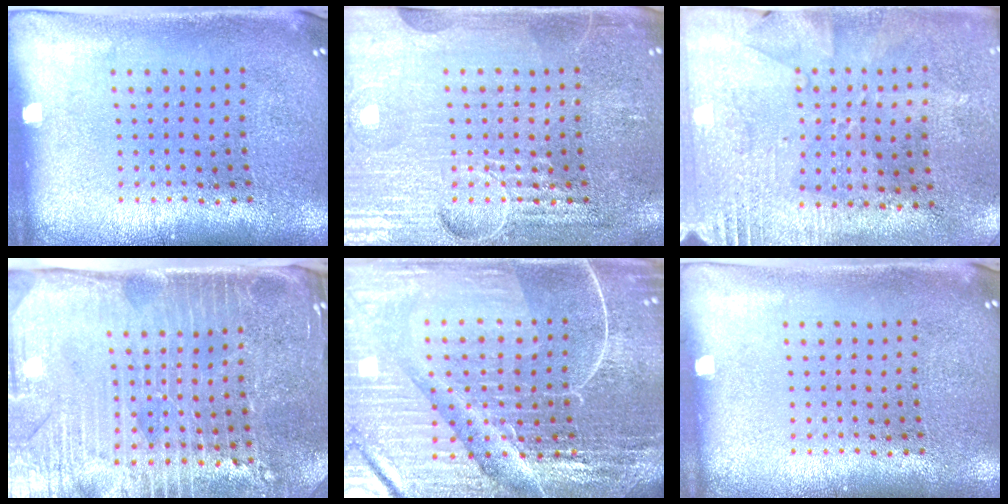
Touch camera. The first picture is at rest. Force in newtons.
{"total": 4.0, "press": 4.0, "slide": 0.3}
{"total": 2.8, "press": 2.2, "slide": 1.7}
{"total": 4.3, "press": 3.8, "slide": 2.0}
{"total": 6.3, "press": 5.6, "slide": 2.8}
{"total": 0.0}